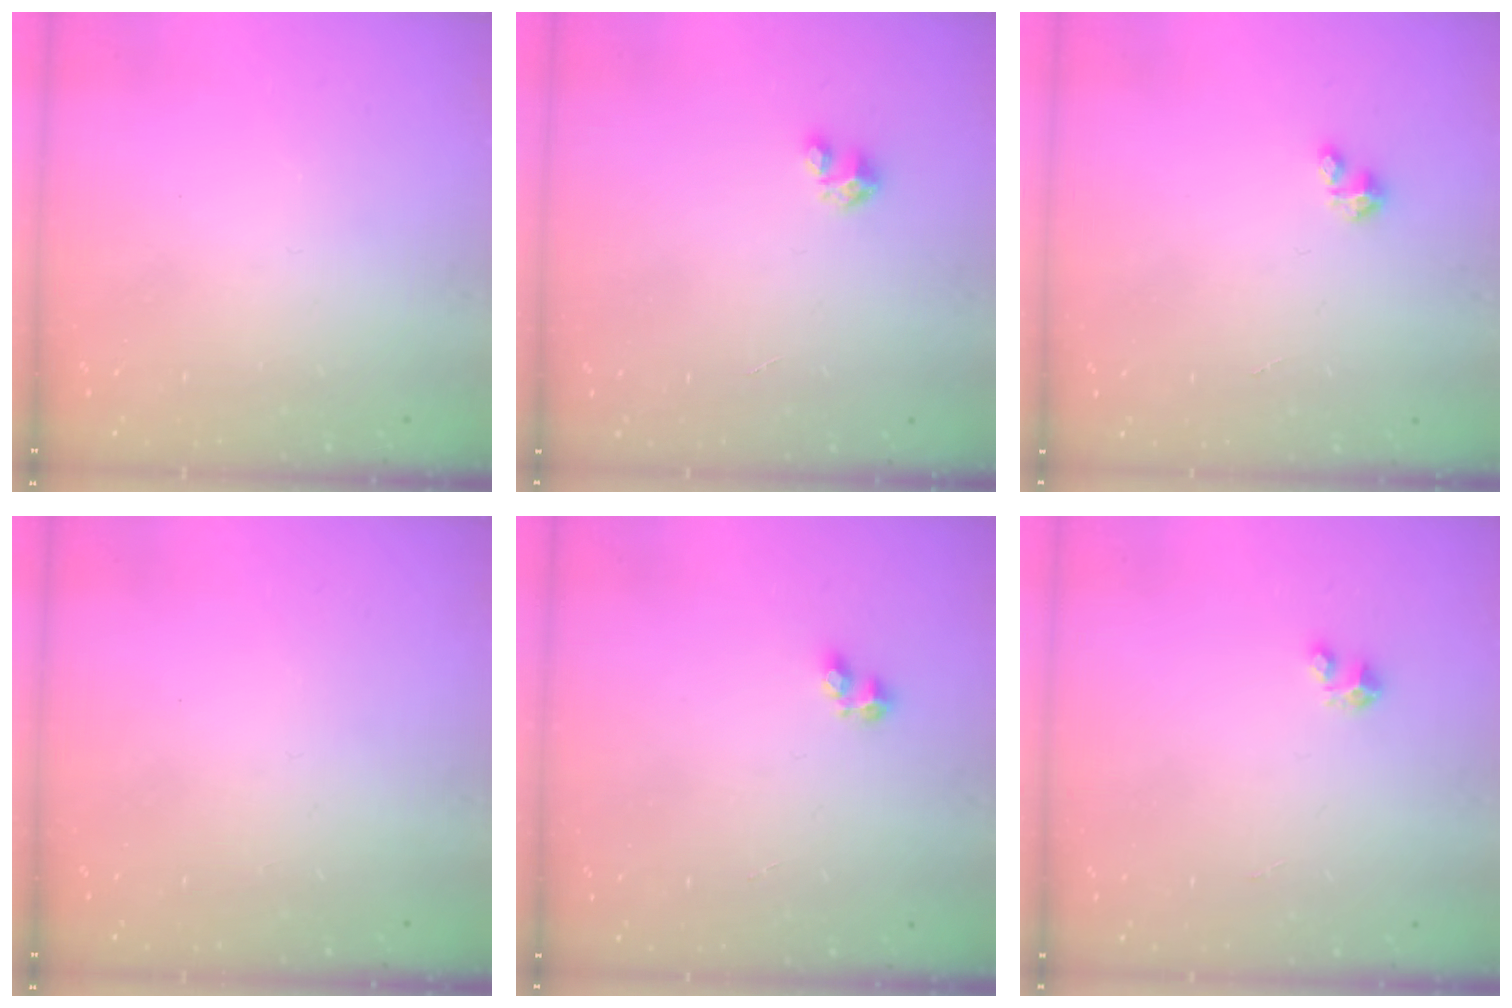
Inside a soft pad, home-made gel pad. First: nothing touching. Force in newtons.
{"total": 1.7, "press": 1.7, "slide": 0.1}
{"total": 1.2, "press": 1.2, "slide": 0.2}
{"total": 0.0}
{"total": 2.4, "press": 2.3, "slide": 0.8}
{"total": 2.1, "press": 2.1, "slide": 0.1}